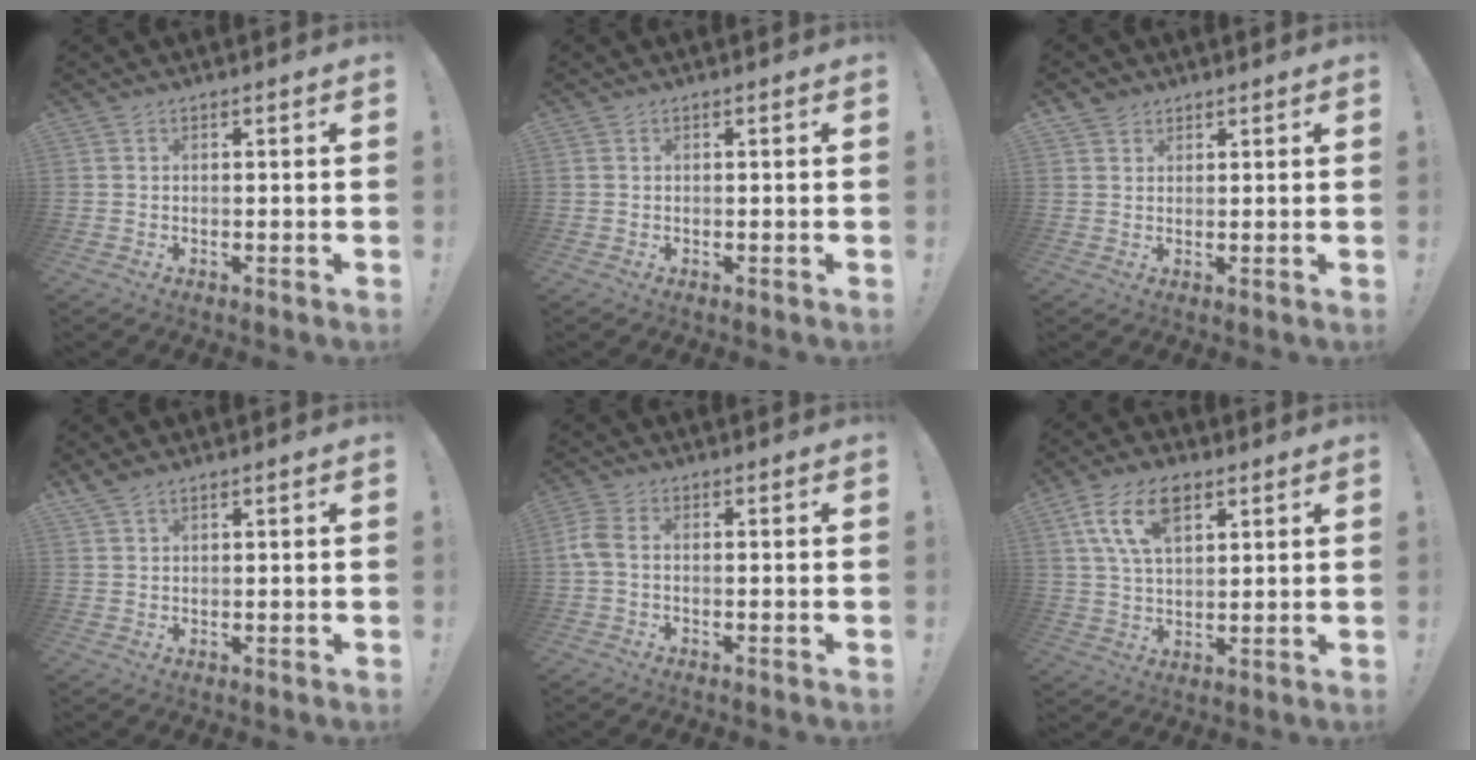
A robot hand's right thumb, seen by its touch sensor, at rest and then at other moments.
{"total": 0.0}
{"total": 2.9, "force": [2.2, 1.9, 0.3], "torque": [0.005, -0.012, 0.039]}
{"total": 2.2, "force": [1.9, 0.7, 0.9], "torque": [-0.019, -0.008, 0.035]}
{"total": 4.3, "force": [-0.4, 2.2, 3.6], "torque": [-0.084, -0.003, -0.008]}
{"total": 12.6, "force": [5.9, 6.9, 8.8], "torque": [-0.160, -0.004, 0.109]}